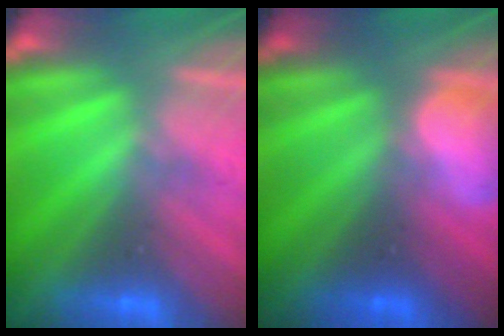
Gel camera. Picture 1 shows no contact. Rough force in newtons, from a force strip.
{"total": 2.8}